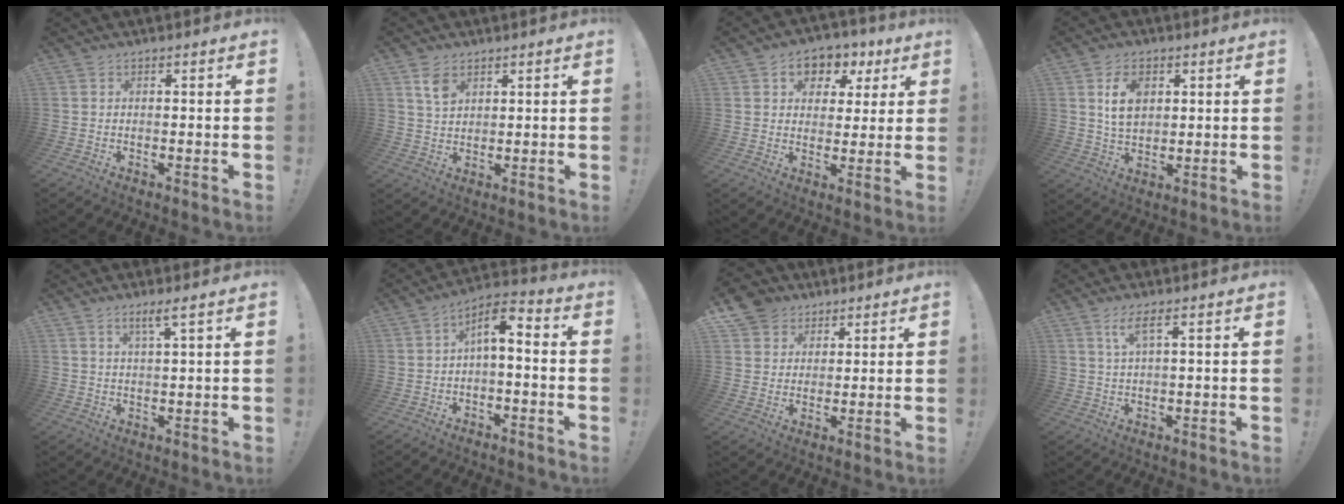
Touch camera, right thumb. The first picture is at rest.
{"total": 5.2, "force": [2.9, 3.0, 3.1], "torque": [-0.042, -0.015, 0.052]}
{"total": 7.4, "force": [2.4, 6.4, 2.8], "torque": [-0.031, -0.012, 0.047]}
{"total": 8.4, "force": [2.8, 5.6, 5.6], "torque": [-0.079, -0.002, 0.049]}
{"total": 3.8, "force": [2.3, 0.1, 3.1], "torque": [-0.053, -0.008, 0.036]}
{"total": 6.2, "force": [0.1, 2.4, 5.7], "torque": [-0.104, 0.004, 0.002]}
{"total": 7.3, "force": [4.3, 5.8, 0.9], "torque": [-0.016, -0.032, 0.087]}
{"total": 4.3, "force": [1.9, 0.5, 3.8], "torque": [-0.073, 0.000, 0.030]}